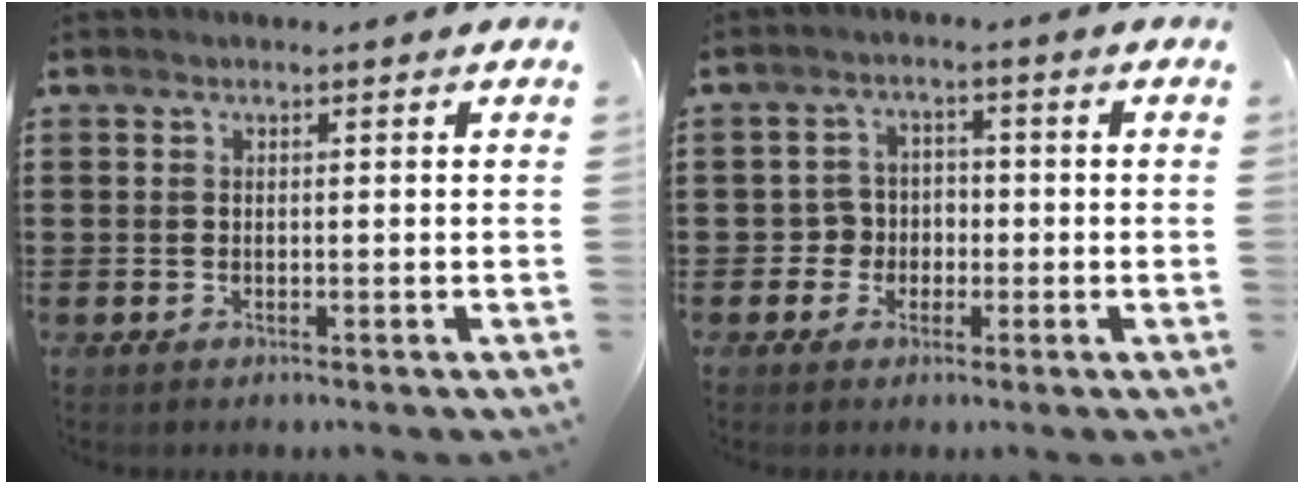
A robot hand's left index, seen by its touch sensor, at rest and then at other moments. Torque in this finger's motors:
{"motor_torque": [-0.08, 0.19, 0.05, -0.01]}